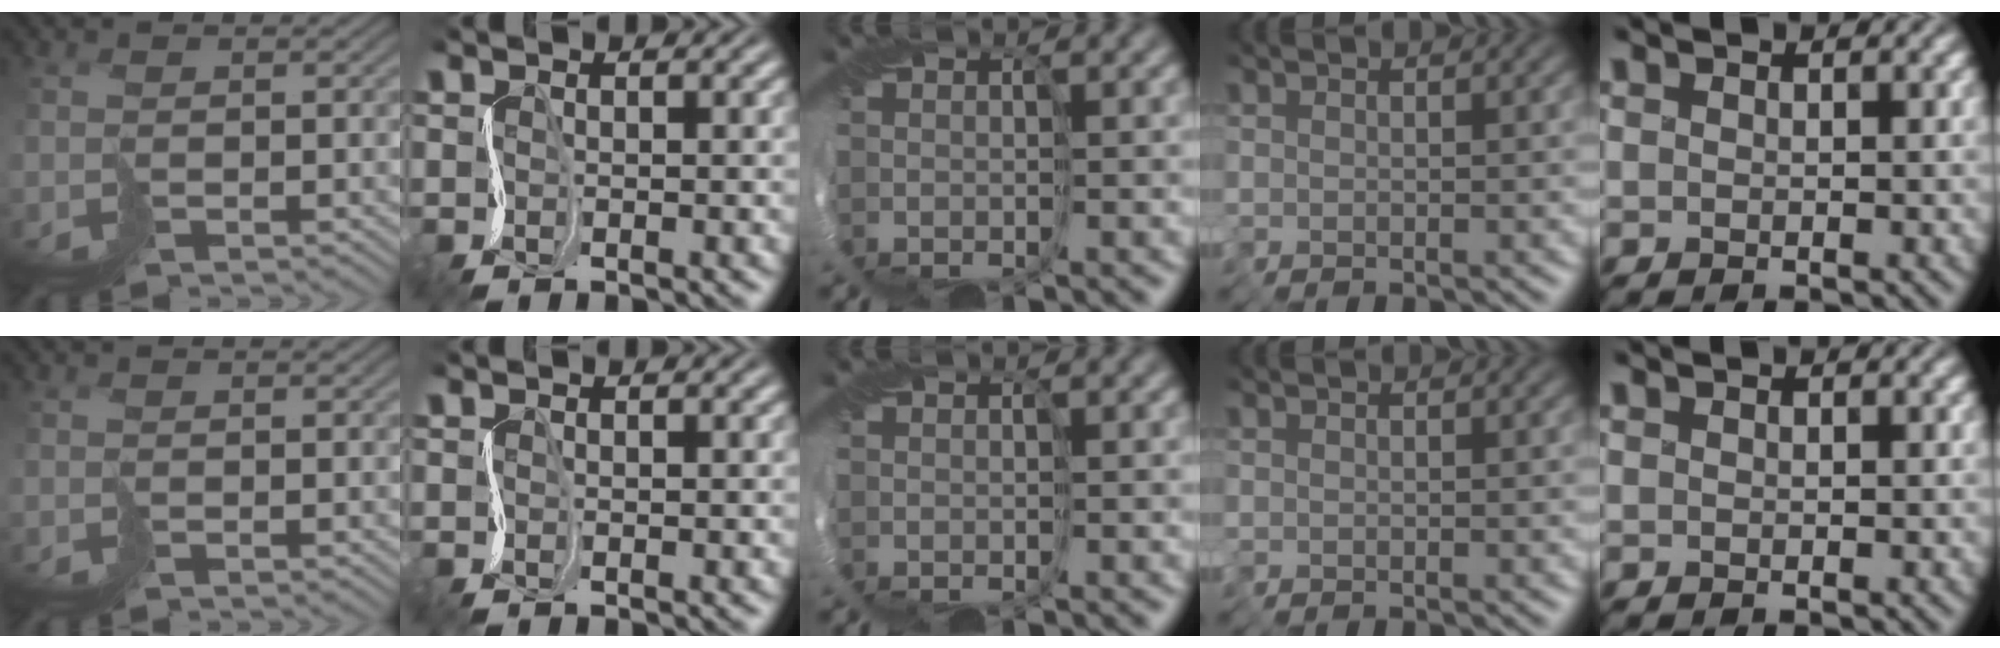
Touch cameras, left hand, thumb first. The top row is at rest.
{}